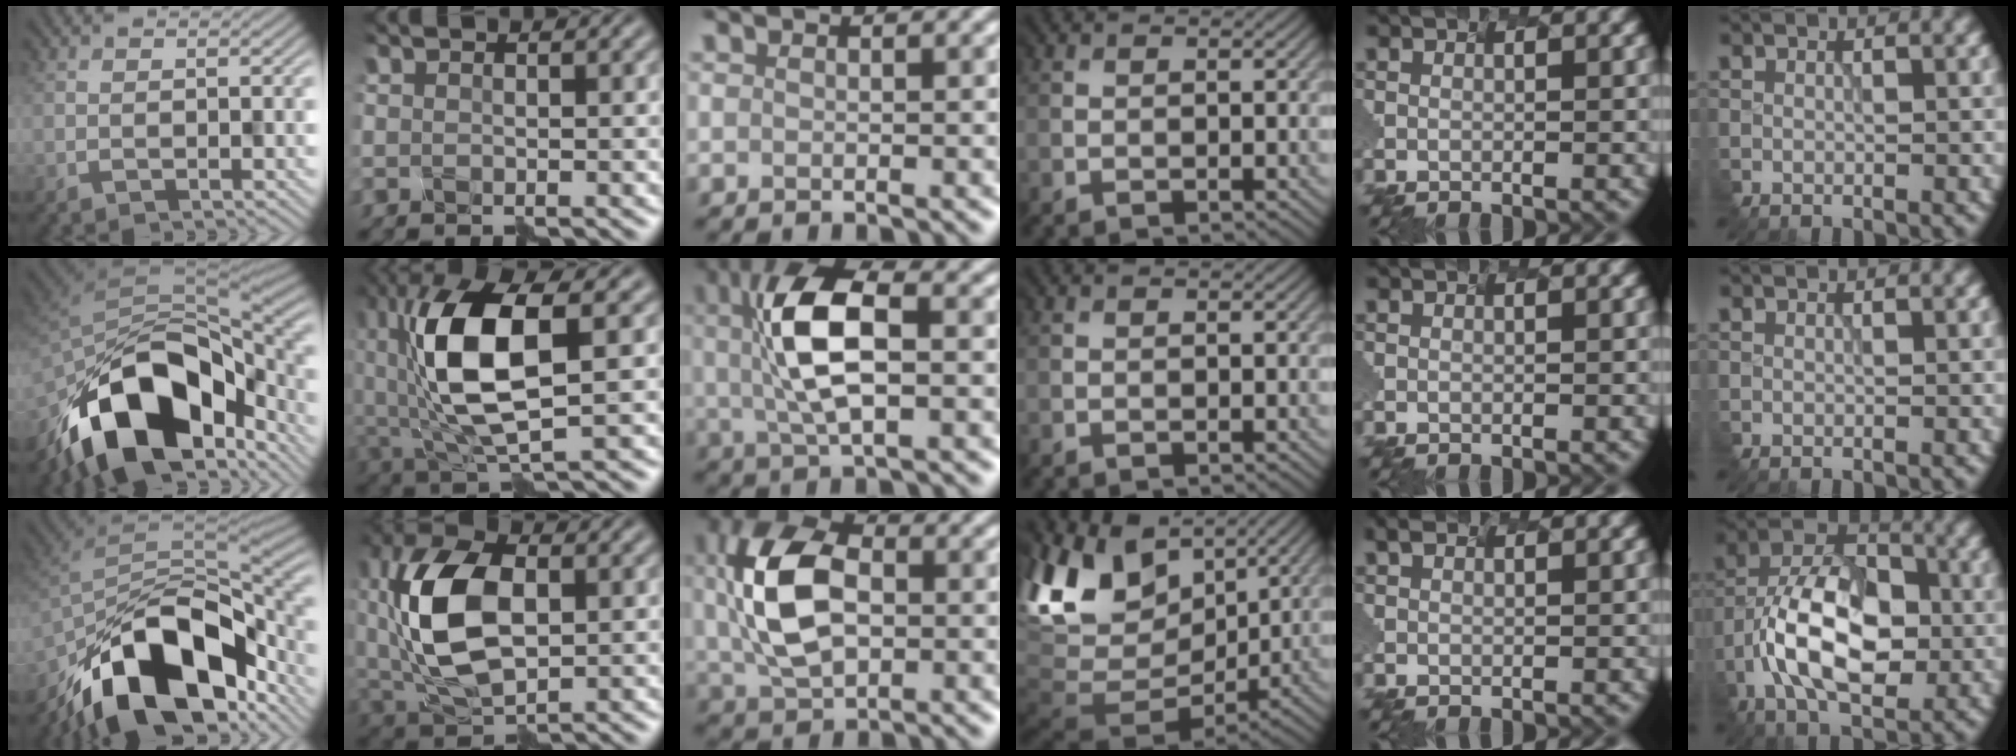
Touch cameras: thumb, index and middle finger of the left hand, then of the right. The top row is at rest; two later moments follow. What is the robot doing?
{"motion": "disassemble", "object": "markers"}